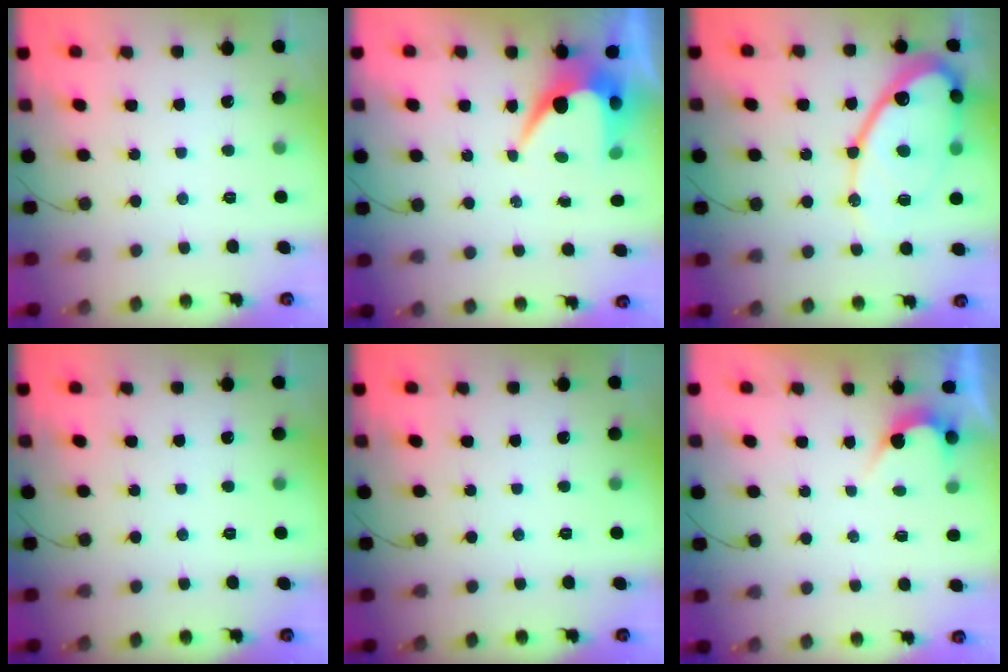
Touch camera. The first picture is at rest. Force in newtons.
{"total": 6.8, "press": 6.8, "slide": 0.4}
{"total": 19.0, "press": 18.9, "slide": 1.8}
{"total": 0.0}
{"total": 0.0}
{"total": 2.7, "press": 2.7, "slide": 0.2}